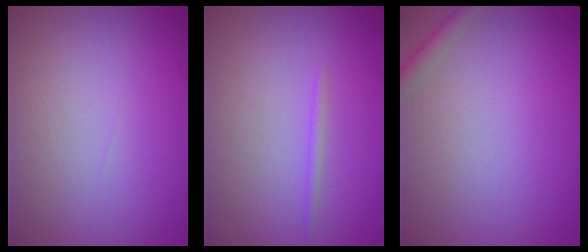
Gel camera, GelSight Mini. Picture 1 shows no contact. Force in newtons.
{"total": 0.7, "press": 0.7, "slide": 0.1}
{"total": 1.5, "press": 1.5, "slide": 0.0}